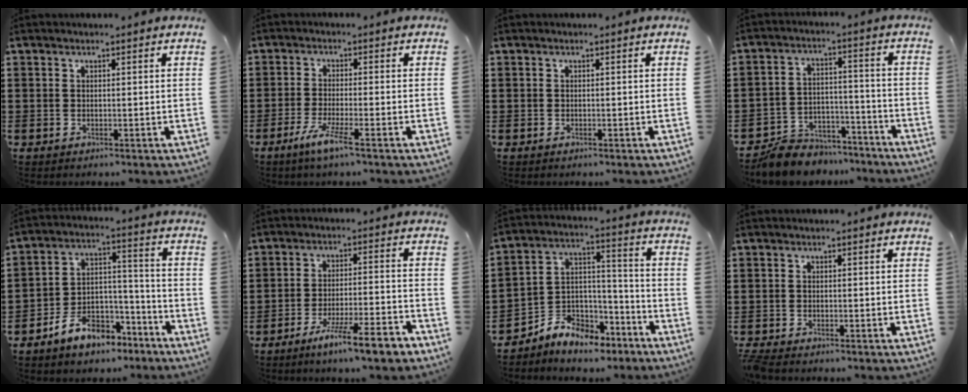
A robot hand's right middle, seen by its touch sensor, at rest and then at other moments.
{"total": 4.5, "force": [-2.9, -0.1, 3.5], "torque": [-0.078, -0.015, -0.054]}
{"total": 0.0}
{"total": 6.8, "force": [-6.6, 1.7, 0.5], "torque": [-0.011, 0.023, -0.129]}
{"total": 7.0, "force": [-6.1, 2.9, 1.8], "torque": [-0.041, 0.017, -0.118]}
{"total": 7.9, "force": [-6.4, 0.0, 4.7], "torque": [-0.080, -0.006, -0.116]}
{"total": 6.9, "force": [-6.3, 2.6, 0.3], "torque": [-0.014, 0.013, -0.124]}
{"total": 1.1, "force": [-1.1, 0.1, 0.3], "torque": [-0.015, -0.005, -0.022]}